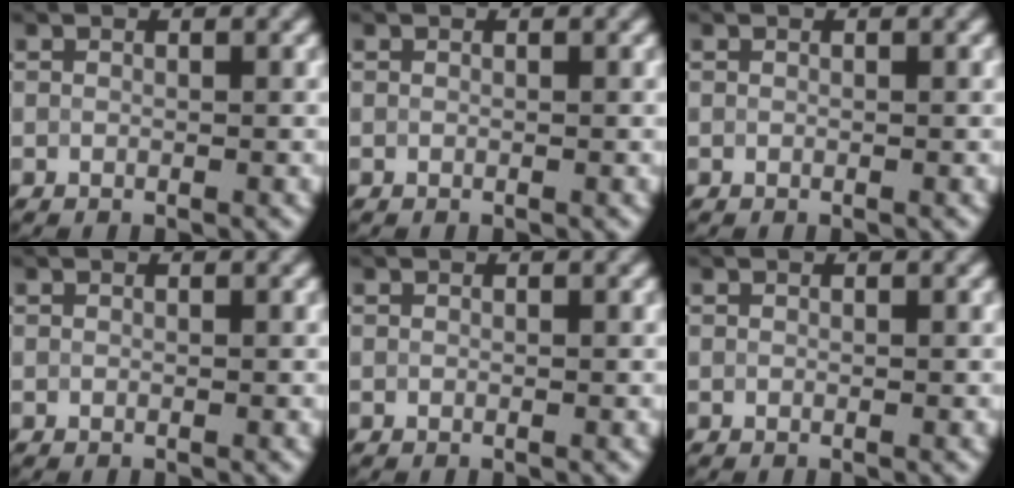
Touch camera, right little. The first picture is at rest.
{"total": 0.0}
{"total": 0.0}
{"total": 0.0}
{"total": 0.0}
{"total": 0.0}